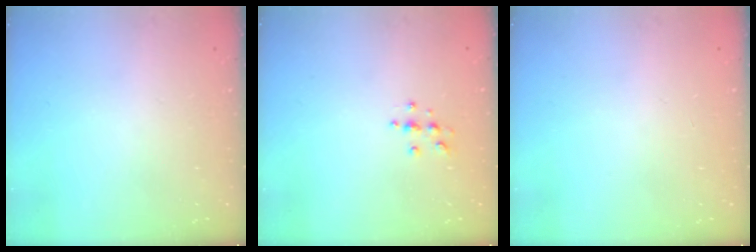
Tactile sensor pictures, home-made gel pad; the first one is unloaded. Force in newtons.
{"total": 4.6, "press": 4.5, "slide": 0.6}
{"total": 0.0}